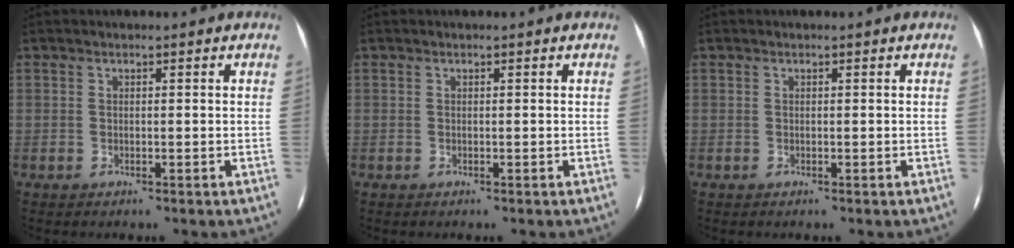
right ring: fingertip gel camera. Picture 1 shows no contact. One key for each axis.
{"total": 0.0}
{"total": 0.0}